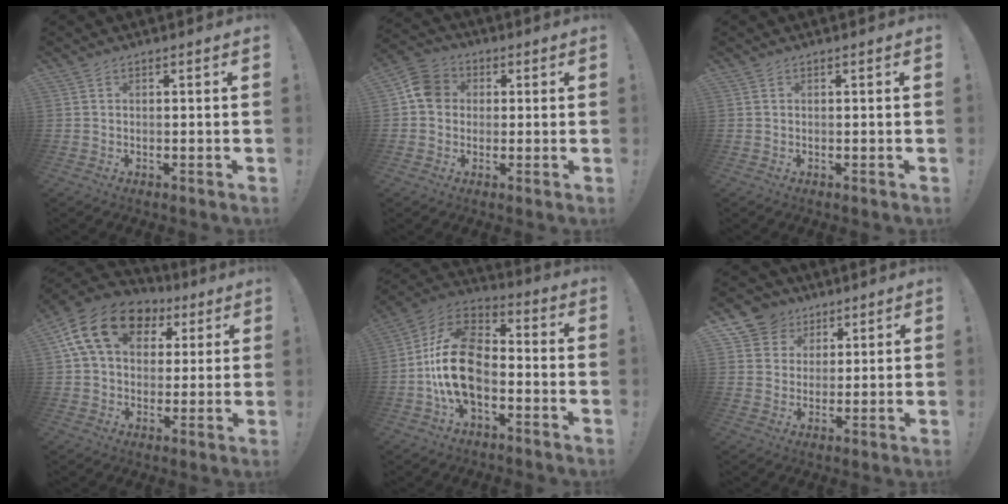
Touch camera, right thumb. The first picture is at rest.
{"total": 7.8, "force": [0.7, 6.9, 3.6], "torque": [-0.048, 0.018, 0.019]}
{"total": 0.0}
{"total": 18.0, "force": [6.6, 12.6, 11.0], "torque": [-0.189, -0.006, 0.122]}
{"total": 19.1, "force": [-4.3, 12.0, 14.3], "torque": [-0.269, 0.042, -0.064]}
{"total": 8.2, "force": [3.8, 7.2, 0.9], "torque": [-0.019, -0.022, 0.080]}